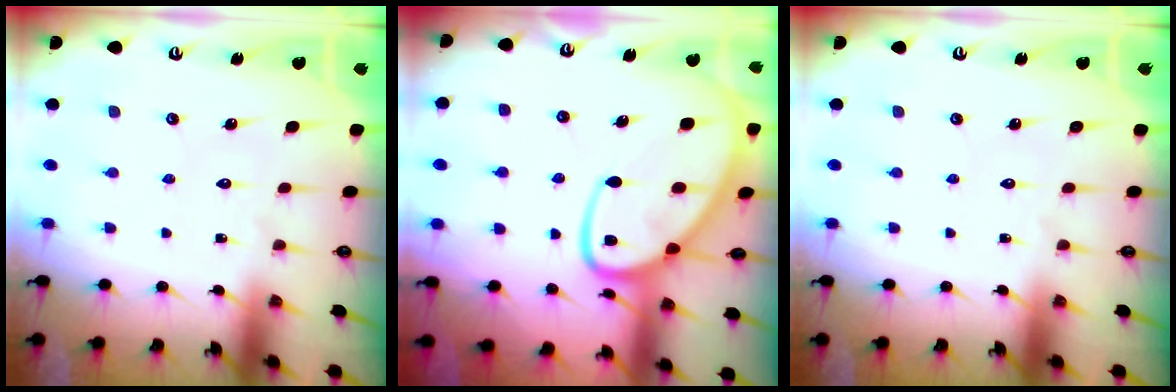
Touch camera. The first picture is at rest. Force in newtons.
{"total": 16.2, "press": 16.1, "slide": 1.7}
{"total": 0.0}